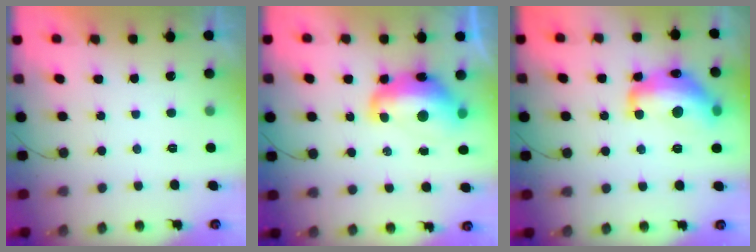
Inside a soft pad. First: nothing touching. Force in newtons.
{"total": 14.1, "press": 14.0, "slide": 1.6}
{"total": 17.1, "press": 17.1, "slide": 1.0}